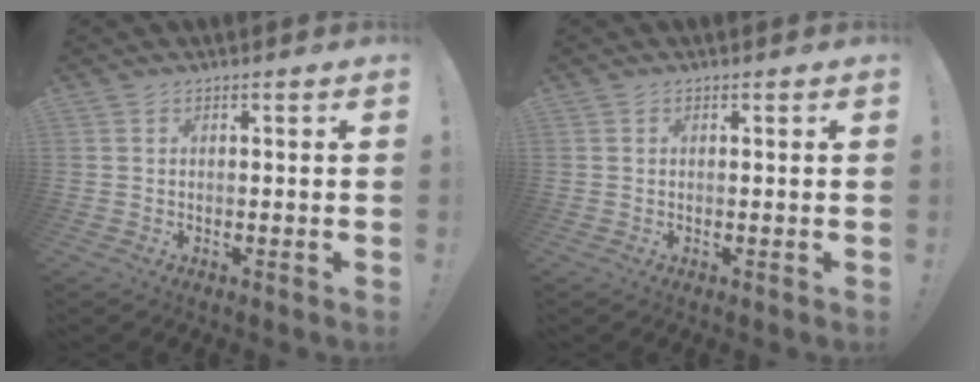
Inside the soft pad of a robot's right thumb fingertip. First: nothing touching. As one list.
[{"total": 0.0}]